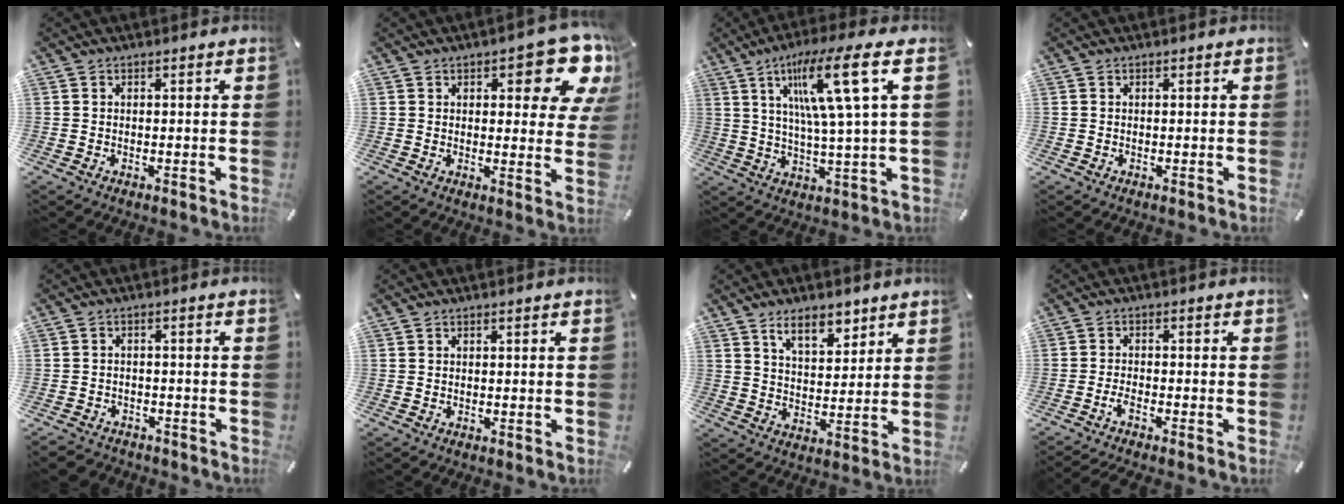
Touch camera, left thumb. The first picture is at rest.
{"total": 13.1, "force": [7.0, 5.3, 9.6], "torque": [-0.111, -0.048, 0.116]}
{"total": 16.5, "force": [6.1, 1.5, 15.2], "torque": [-0.271, -0.015, 0.079]}
{"total": 0.0}
{"total": 2.8, "force": [-2.1, 1.7, 0.5], "torque": [-0.015, 0.010, -0.046]}
{"total": 0.0}
{"total": 8.9, "force": [6.2, 4.4, 4.6], "torque": [-0.068, -0.024, 0.108]}
{"total": 2.8, "force": [-2.2, 0.6, 1.7], "torque": [-0.043, 0.004, -0.045]}